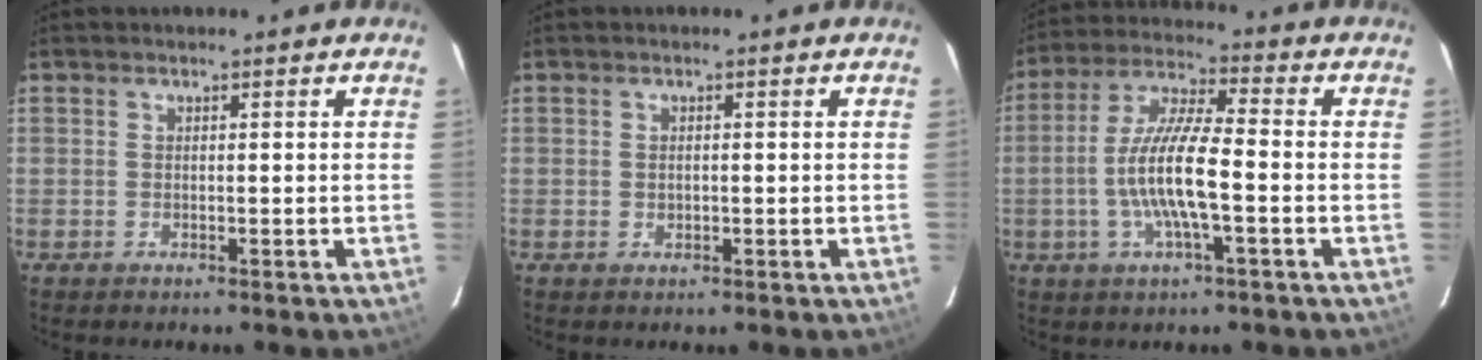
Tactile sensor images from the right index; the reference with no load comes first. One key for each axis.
{"total": 0.9, "fx": -0.1, "fy": 0.8, "fz": 0.6, "tx": -0.008, "ty": 0.000, "tz": -0.001}
{"total": 11.9, "fx": -2.8, "fy": 2.0, "fz": 11.3, "tx": -0.228, "ty": 0.000, "tz": -0.054}